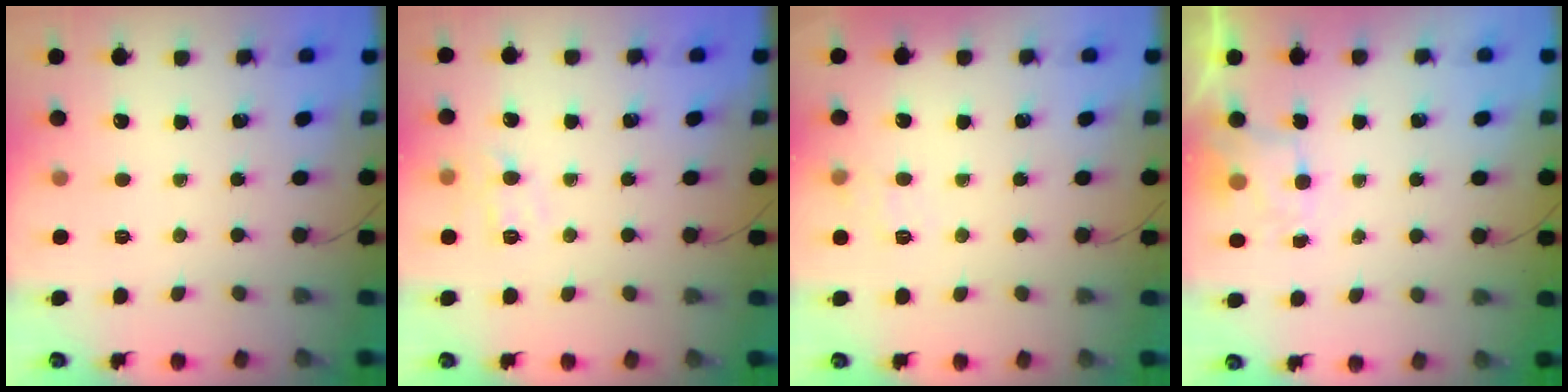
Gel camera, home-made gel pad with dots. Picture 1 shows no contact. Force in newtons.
{"total": 7.7, "press": 7.5, "slide": 1.4}
{"total": 8.0, "press": 7.8, "slide": 1.6}
{"total": 1.9, "press": 1.6, "slide": 1.0}